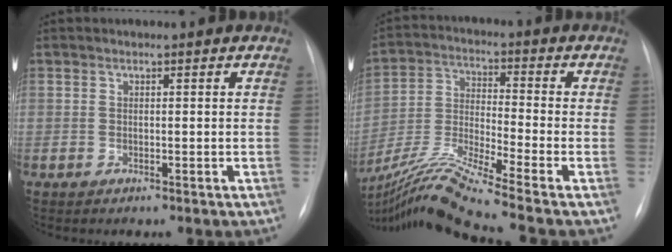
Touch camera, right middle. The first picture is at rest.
{"total": 14.7, "force": [-12.0, -2.5, 8.2], "torque": [-0.173, -0.021, -0.224]}